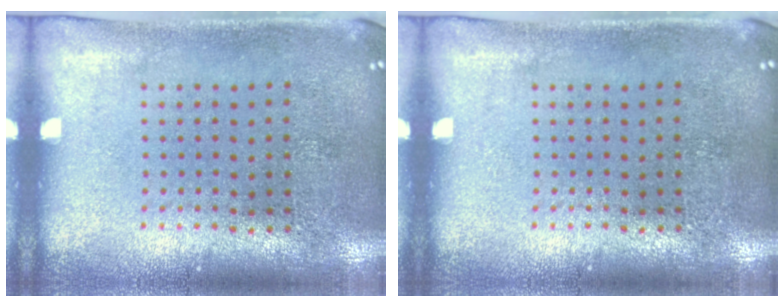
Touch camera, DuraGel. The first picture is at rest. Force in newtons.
{"total": 0.0}